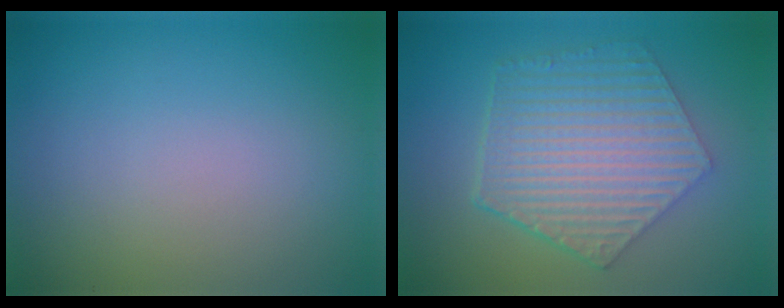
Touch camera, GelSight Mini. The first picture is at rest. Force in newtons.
{"total": 6.9, "press": 5.0, "slide": 4.8}